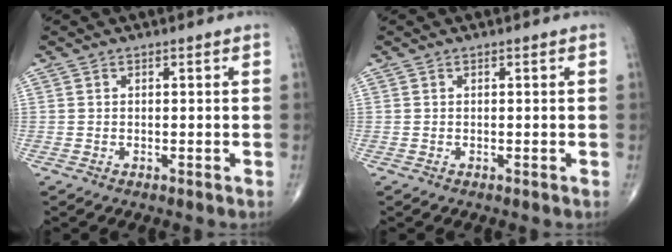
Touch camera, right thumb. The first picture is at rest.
{"total": 0.0}